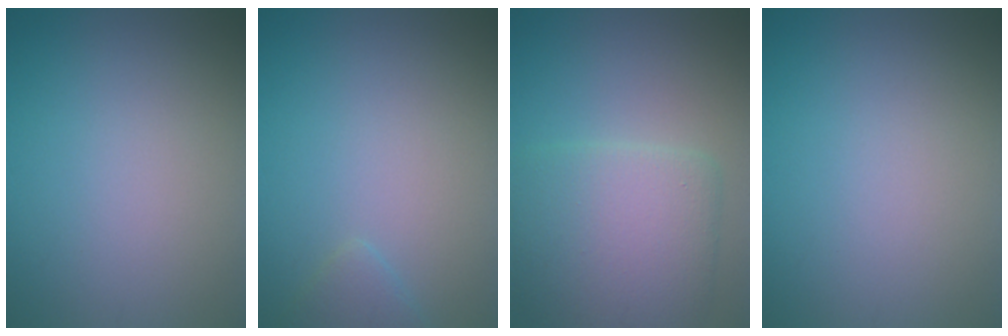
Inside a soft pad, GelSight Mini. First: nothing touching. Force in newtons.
{"total": 1.4, "press": 1.4, "slide": 0.2}
{"total": 7.2, "press": 7.2, "slide": 0.2}
{"total": 0.0}